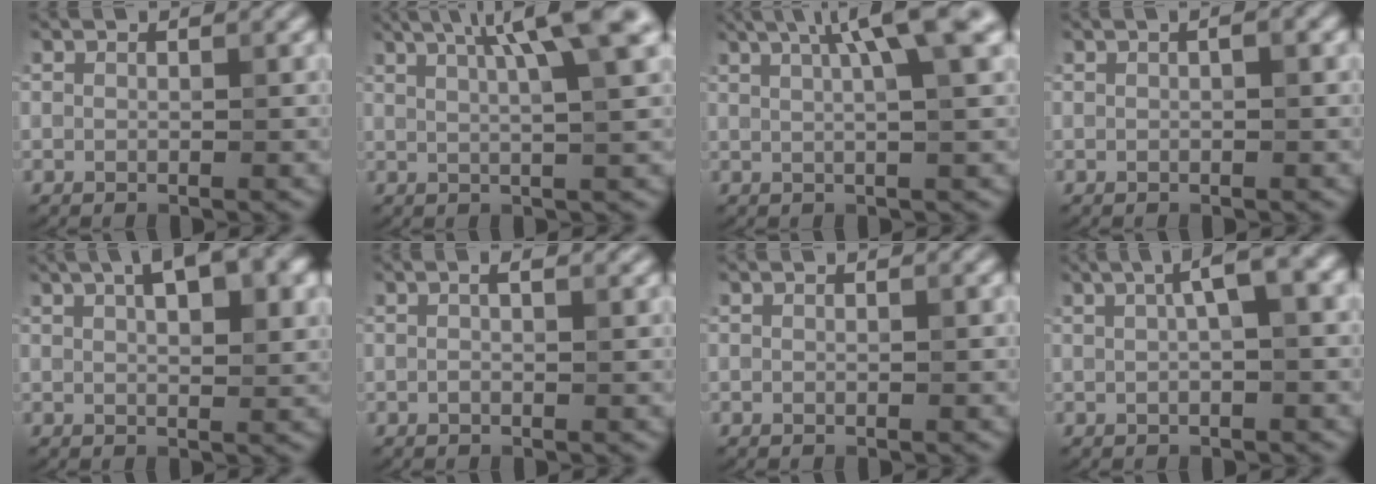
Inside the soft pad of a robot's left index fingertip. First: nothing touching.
{"total": 8.8, "force": [3.9, 2.0, 7.6], "torque": [-0.070, 0.035, 0.037]}
{"total": 7.1, "force": [2.9, 1.4, 6.3], "torque": [-0.064, 0.028, 0.034]}
{"total": 0.8, "force": [0.1, 0.1, 0.8], "torque": [-0.013, 0.003, 0.003]}
{"total": 6.5, "force": [3.0, 2.4, 5.3], "torque": [-0.066, 0.018, 0.035]}
{"total": 1.5, "force": [0.5, 0.4, 1.4], "torque": [-0.027, 0.001, 0.000]}
{"total": 0.0}
{"total": 4.2, "force": [1.2, 0.9, 4.0], "torque": [-0.062, 0.016, 0.016]}